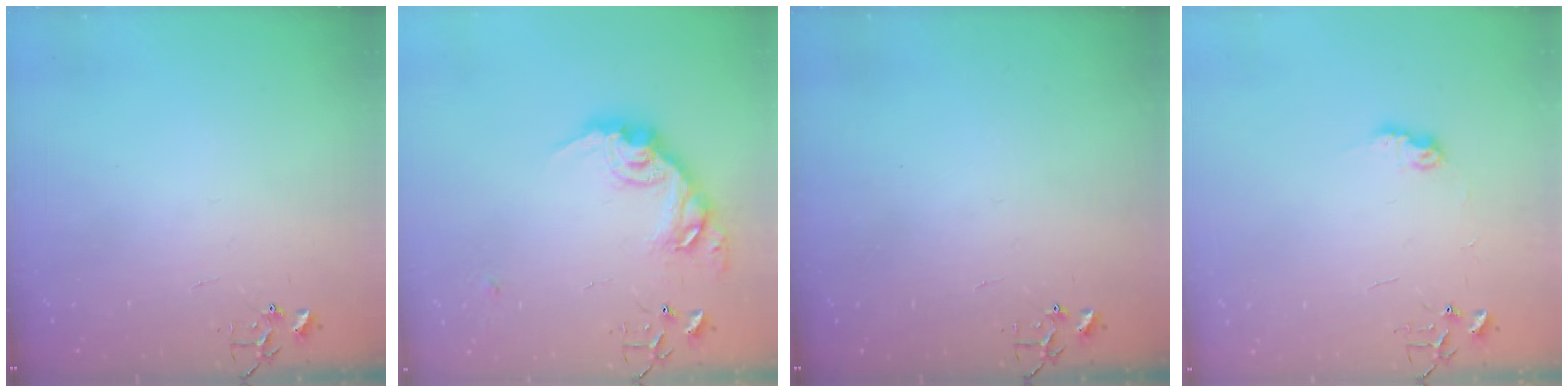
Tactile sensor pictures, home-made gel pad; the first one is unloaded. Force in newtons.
{"total": 18.5, "press": 18.5, "slide": 0.9}
{"total": 0.0}
{"total": 7.2, "press": 7.2, "slide": 0.3}